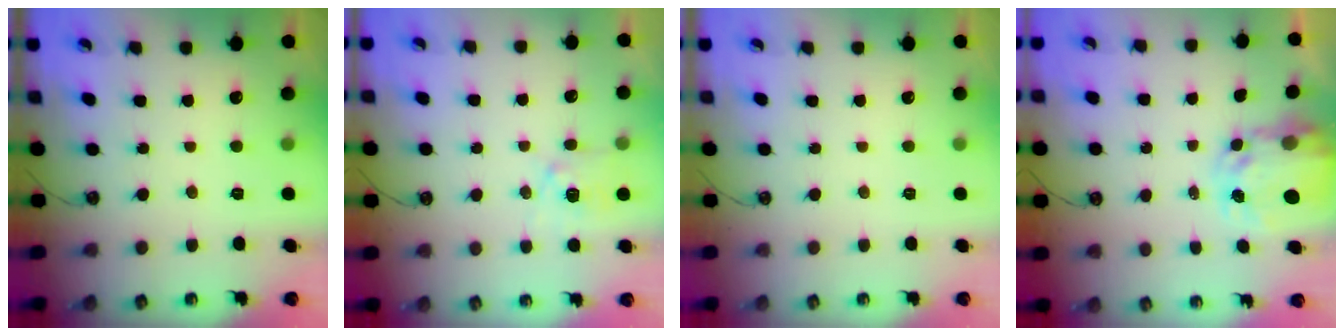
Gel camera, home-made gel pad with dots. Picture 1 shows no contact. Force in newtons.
{"total": 5.4, "press": 5.4, "slide": 0.5}
{"total": 0.0}
{"total": 4.9, "press": 4.9, "slide": 0.4}